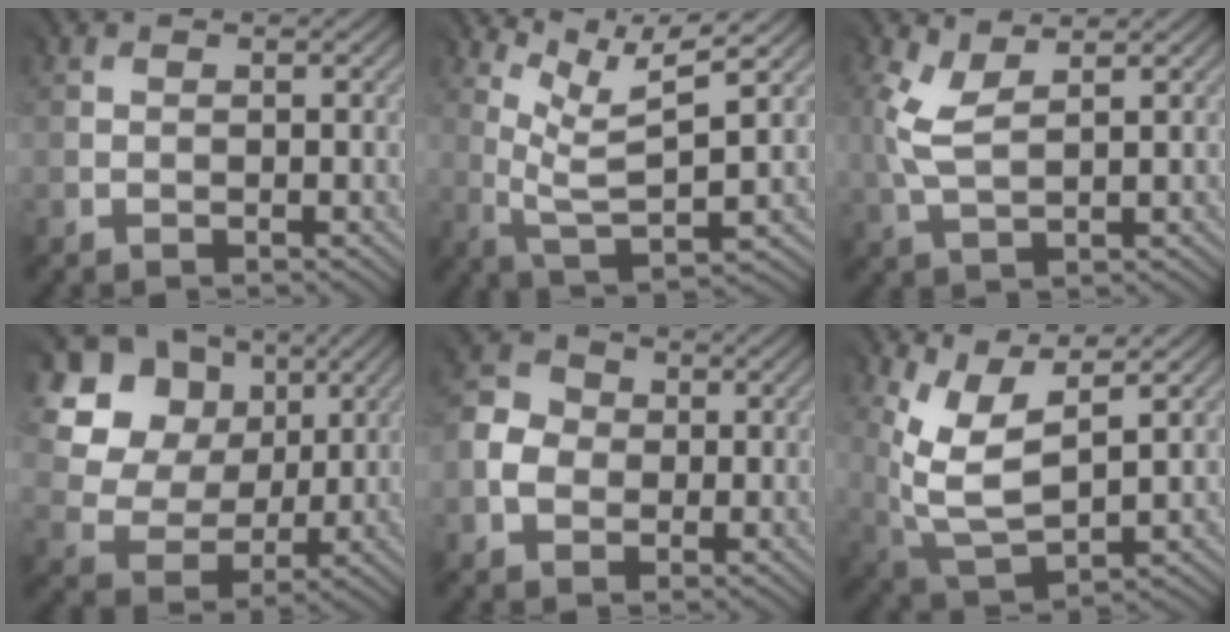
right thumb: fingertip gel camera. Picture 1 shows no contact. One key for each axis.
{"total": 5.9, "fx": 3.8, "fy": 0.7, "fz": 4.5, "tx": -0.099, "ty": 0.002, "tz": 0.088}
{"total": 3.3, "fx": 1.7, "fy": 1.2, "fz": 2.6, "tx": -0.081, "ty": 0.003, "tz": 0.039}
{"total": 12.2, "fx": 5.1, "fy": 9.9, "fz": 5.0, "tx": -0.152, "ty": 0.040, "tz": 0.109}
{"total": 4.0, "fx": -1.0, "fy": 3.6, "fz": 1.4, "tx": -0.035, "ty": 0.005, "tz": -0.025}
{"total": 7.7, "fx": 3.7, "fy": 3.0, "fz": 6.1, "tx": -0.156, "ty": -0.003, "tz": 0.083}